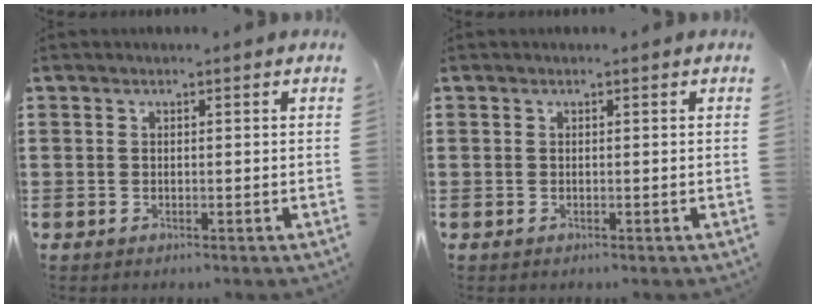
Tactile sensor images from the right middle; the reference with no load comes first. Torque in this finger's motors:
{"motor_torque": [-1.00, -1.03, 0.01, -0.01]}